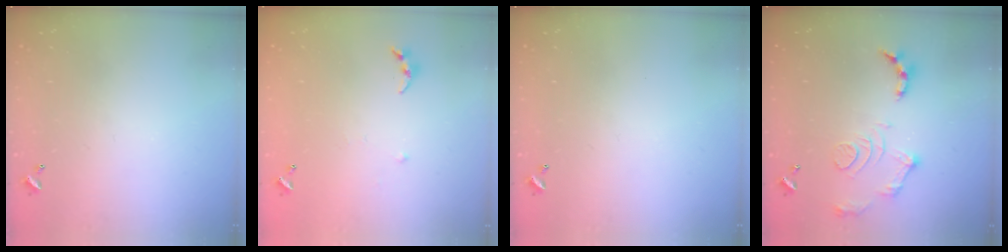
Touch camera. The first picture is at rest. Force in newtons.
{"total": 5.4, "press": 5.4, "slide": 0.6}
{"total": 0.0}
{"total": 11.8, "press": 11.7, "slide": 0.8}